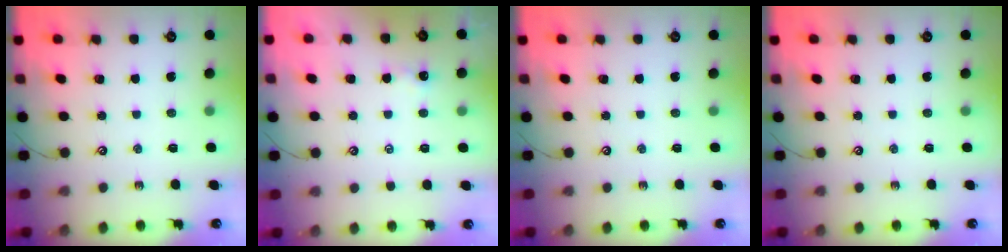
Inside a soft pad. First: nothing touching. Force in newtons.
{"total": 2.0, "press": 2.0, "slide": 0.2}
{"total": 0.0}
{"total": 0.0}